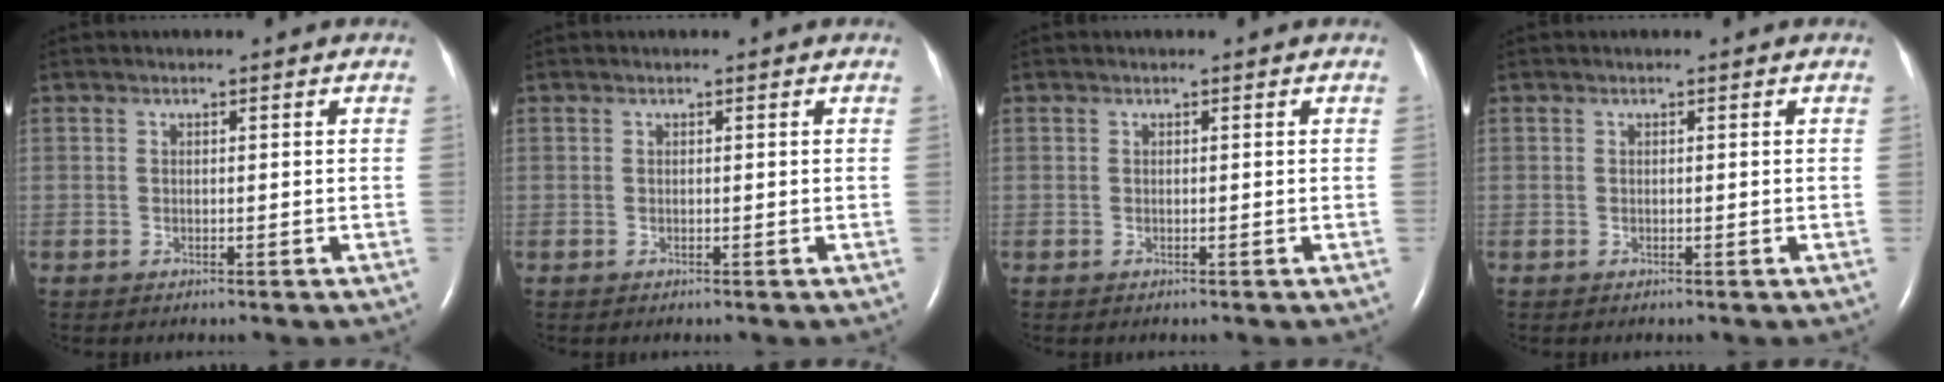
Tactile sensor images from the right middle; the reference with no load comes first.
{"total": 0.0}
{"total": 0.0}
{"total": 0.0}